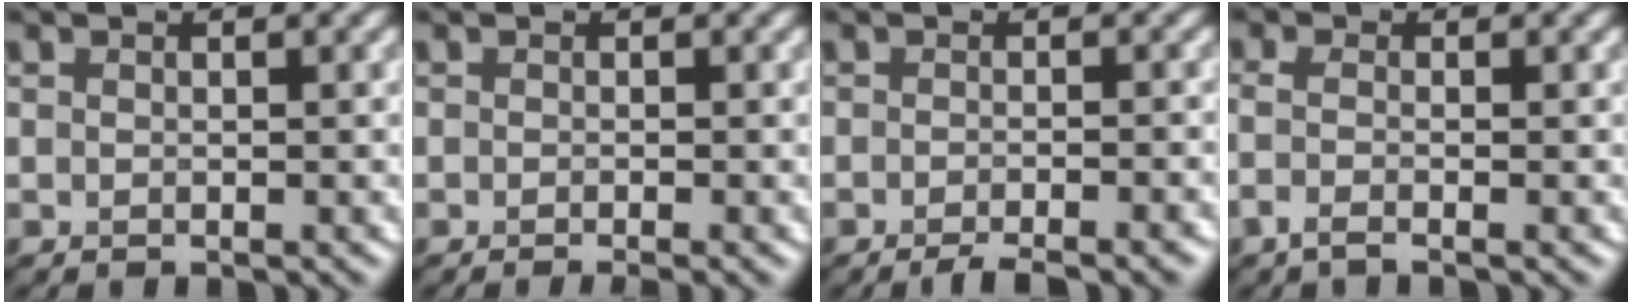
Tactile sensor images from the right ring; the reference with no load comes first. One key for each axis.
{"total": 1.6, "fx": -0.7, "fy": 0.4, "fz": 1.4, "tx": -0.011, "ty": -0.007, "tz": -0.012}
{"total": 4.2, "fx": -2.9, "fy": 0.8, "fz": 2.9, "tx": -0.036, "ty": 0.000, "tz": -0.048}
{"total": 1.7, "fx": -0.8, "fy": 0.5, "fz": 1.5, "tx": -0.034, "ty": -0.009, "tz": -0.024}